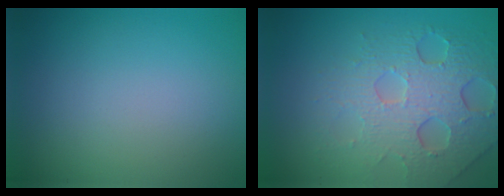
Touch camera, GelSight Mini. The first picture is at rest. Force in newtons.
{"total": 6.6, "press": 4.7, "slide": 4.7}